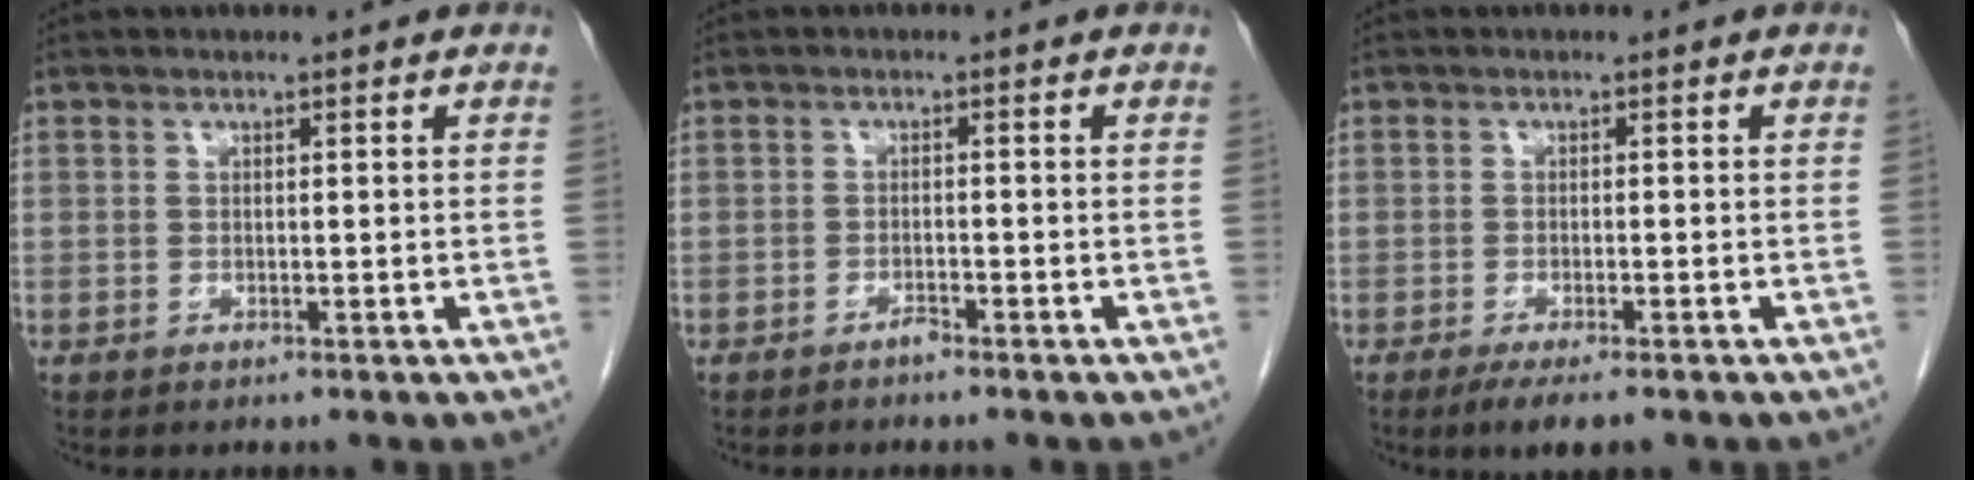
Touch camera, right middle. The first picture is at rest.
{"total": 1.2, "force": [-1.1, 0.1, 0.4], "torque": [-0.006, 0.002, -0.018]}
{"total": 4.4, "force": [-3.1, 0.8, 3.0], "torque": [-0.044, -0.010, -0.045]}